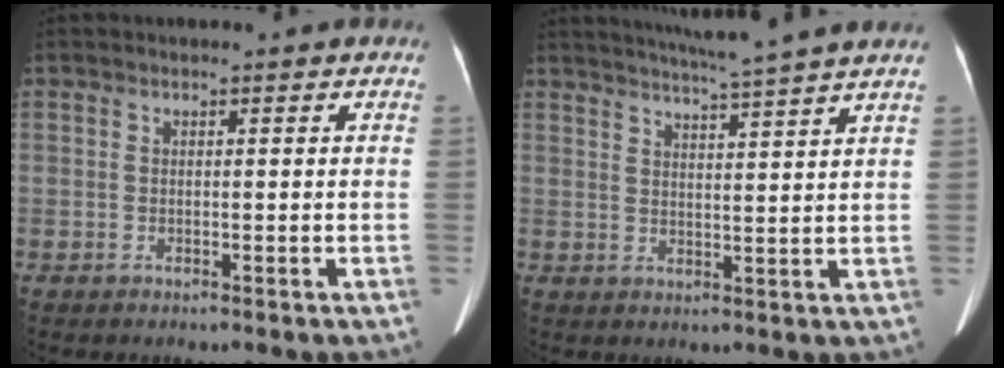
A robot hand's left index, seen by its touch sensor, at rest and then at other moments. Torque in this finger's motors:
{"motor_torque": [-0.08, -1.46, 0.01, 0.07]}